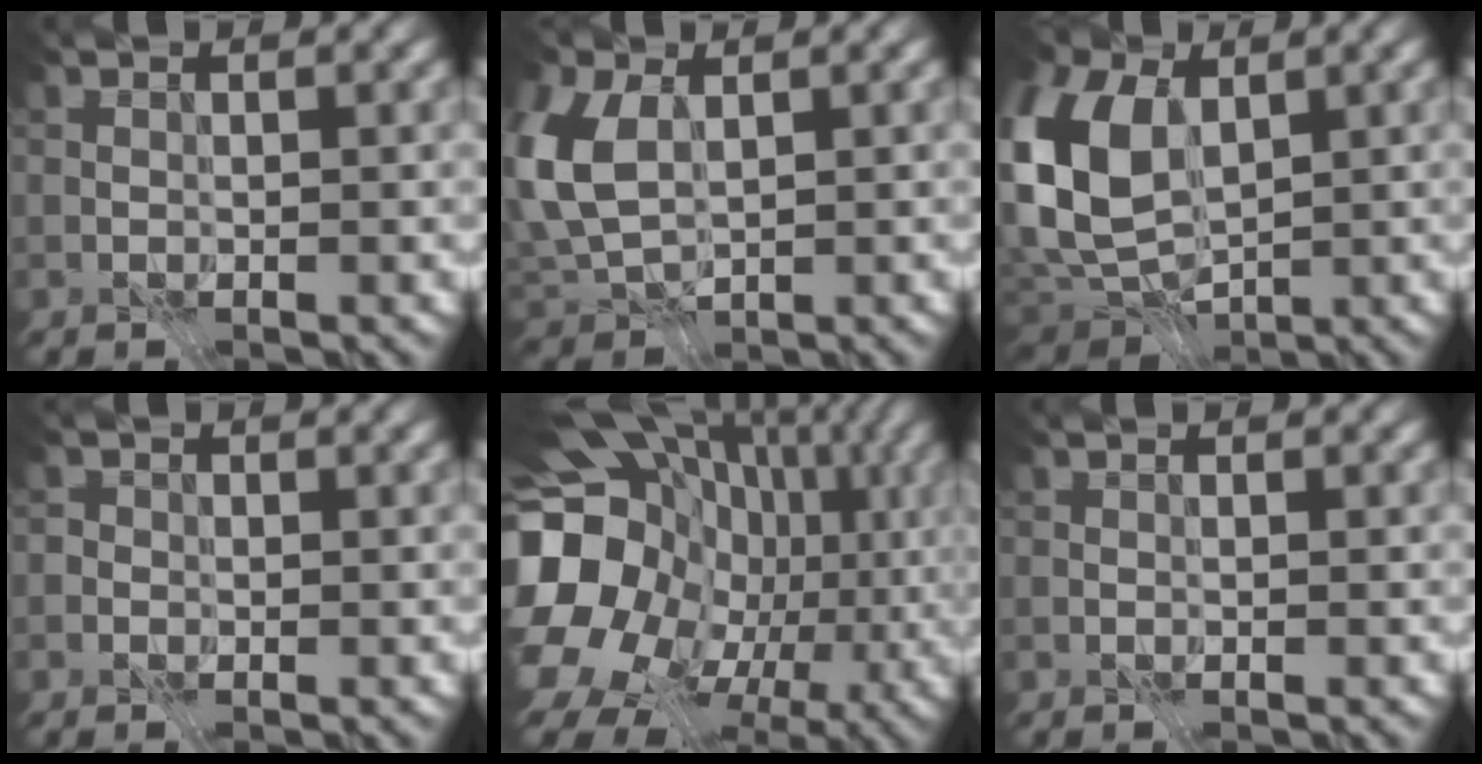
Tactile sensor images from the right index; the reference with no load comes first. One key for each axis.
{"total": 6.2, "fx": 1.0, "fy": 4.0, "fz": 4.6, "tx": -0.123, "ty": 0.003, "tz": 0.013}
{"total": 11.6, "fx": 1.4, "fy": 7.6, "fz": 8.6, "tx": -0.206, "ty": 0.001, "tz": 0.020}
{"total": 1.3, "fx": 0.0, "fy": 1.2, "fz": 0.4, "tx": 0.006, "ty": 0.008, "tz": -0.014}
{"total": 19.7, "fx": -2.7, "fy": 16.2, "fz": 10.9, "tx": -0.204, "ty": -0.009, "tz": -0.059}
{"total": 0.0}